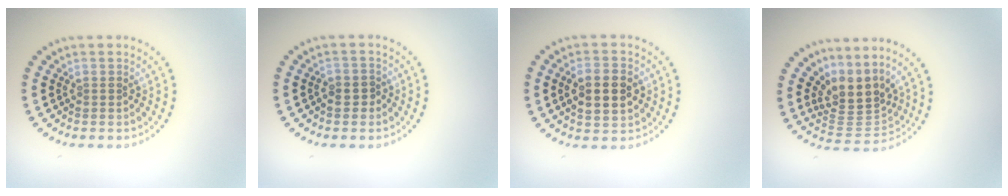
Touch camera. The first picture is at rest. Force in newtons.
{"total": 1.4, "press": 1.2, "slide": 0.6}
{"total": 4.7, "press": 4.7, "slide": 0.4}
{"total": 3.9, "press": 2.6, "slide": 2.9}